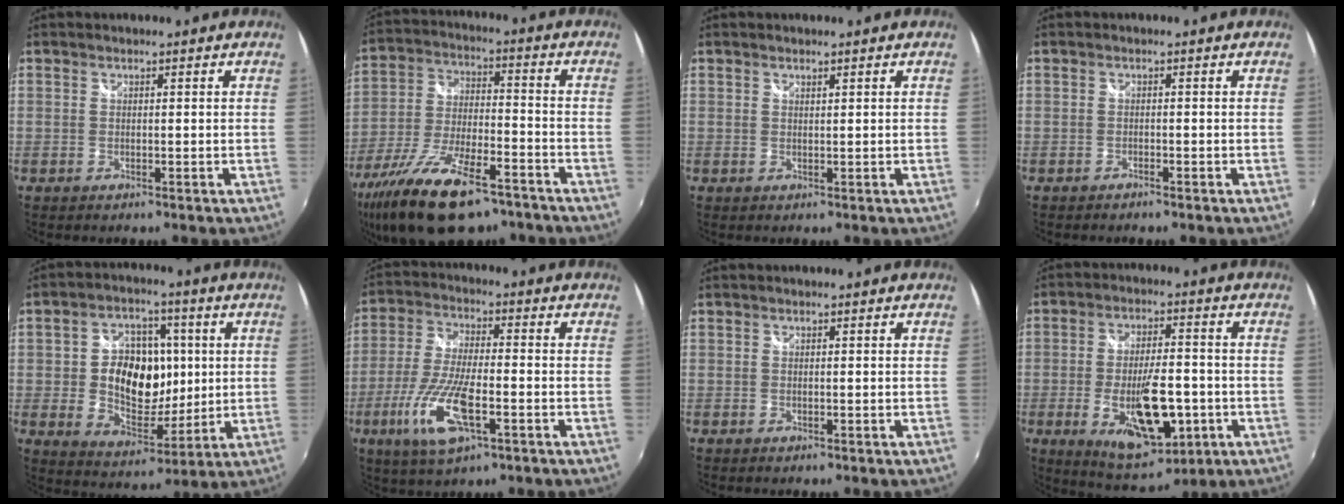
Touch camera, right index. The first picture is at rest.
{"total": 21.1, "force": [-14.3, 8.0, 13.4], "torque": [-0.267, -0.045, -0.236]}
{"total": 0.6, "force": [0.5, 0.1, 0.2], "torque": [-0.002, 0.000, 0.010]}
{"total": 1.1, "force": [-1.0, 0.2, 0.4], "torque": [-0.012, -0.002, -0.017]}
{"total": 14.8, "force": [0.7, 10.7, 10.1], "torque": [-0.204, 0.013, 0.022]}
{"total": 13.3, "force": [-5.4, 4.1, 11.5], "torque": [-0.247, -0.018, -0.103]}
{"total": 0.0}
{"total": 15.6, "force": [-4.7, 6.3, 13.5], "torque": [-0.246, -0.021, -0.059]}